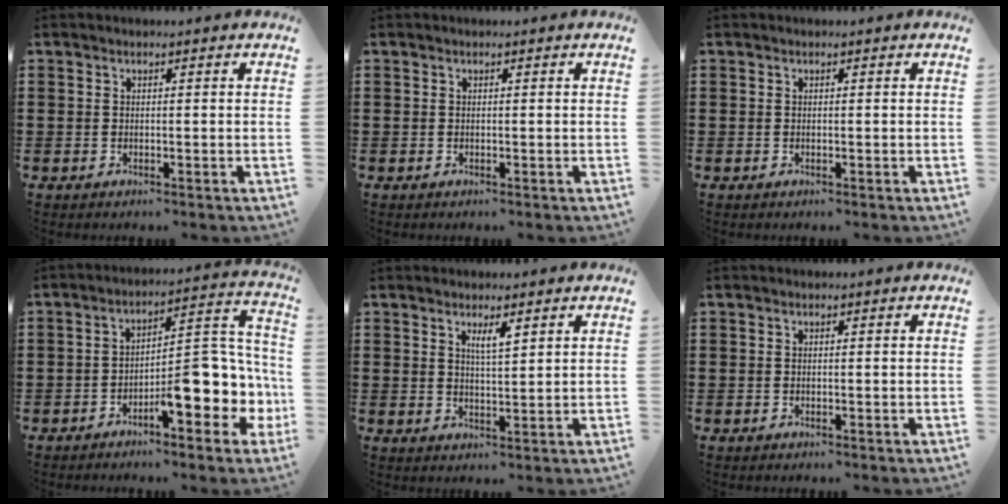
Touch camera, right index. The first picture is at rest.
{"total": 0.0}
{"total": 0.0}
{"total": 9.3, "force": [-3.9, 3.3, 7.8], "torque": [-0.095, -0.016, -0.075]}
{"total": 2.7, "force": [1.7, 0.5, 2.0], "torque": [-0.041, 0.003, 0.028]}
{"total": 0.0}